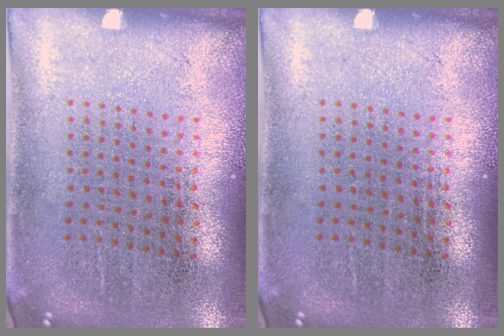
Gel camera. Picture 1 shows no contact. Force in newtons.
{"total": 0.0}